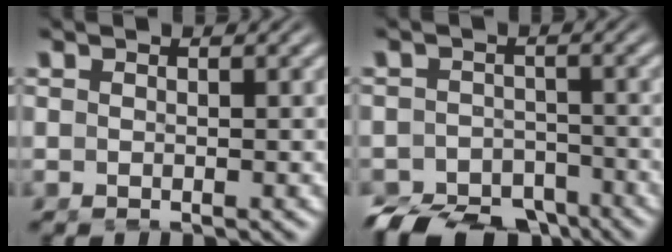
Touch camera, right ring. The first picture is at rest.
{"total": 8.7, "force": [-7.3, 4.1, 2.4], "torque": [-0.010, -0.026, -0.121]}